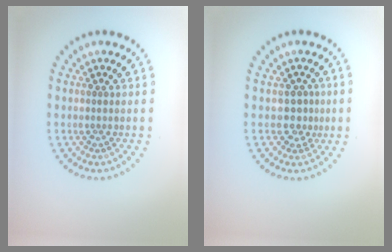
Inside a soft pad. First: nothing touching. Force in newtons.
{"total": 1.8, "press": 1.5, "slide": 1.1}